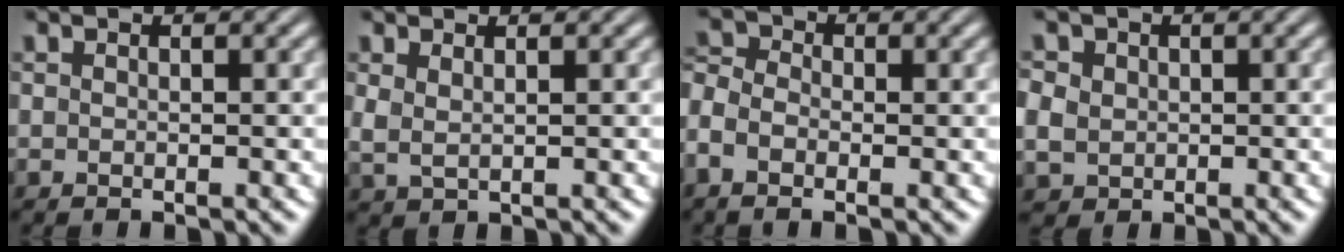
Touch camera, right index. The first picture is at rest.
{"total": 1.8, "force": [0.8, 1.2, 1.1], "torque": [-0.032, -0.009, 0.026]}
{"total": 3.7, "force": [-0.7, 3.0, 2.0], "torque": [-0.052, -0.009, -0.016]}
{"total": 3.9, "force": [-0.1, 3.7, 1.4], "torque": [-0.049, -0.021, 0.009]}